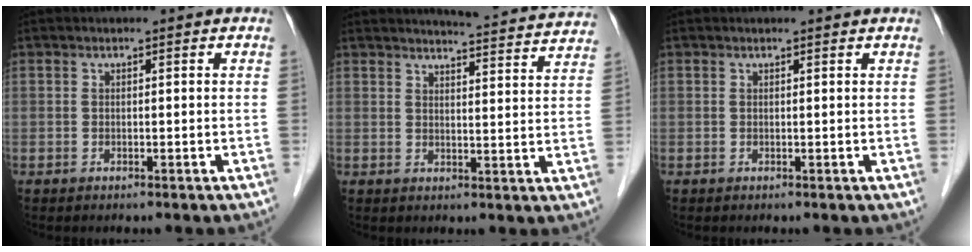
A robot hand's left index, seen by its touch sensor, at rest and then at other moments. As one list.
[{"total": 14.9, "force": [14.5, 0.6, 3.4], "torque": [-0.037, -0.042, 0.155]}, {"total": 1.7, "force": [1.7, 0.1, 0.4], "torque": [-0.011, 0.008, 0.016]}]